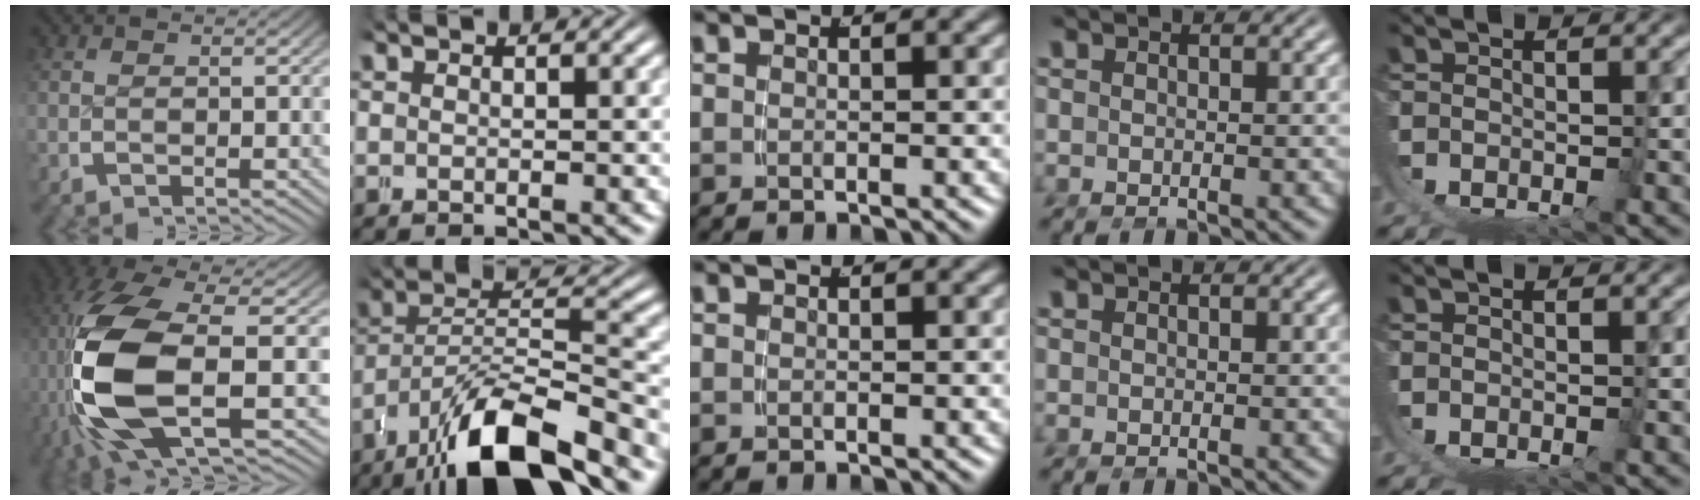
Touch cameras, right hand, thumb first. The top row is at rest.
{"thumb": {"total": 16.5, "force": [-0.8, 8.1, 14.4], "torque": [-0.344, -0.042, 0.014]}, "index": {"total": 9.1, "force": [-4.1, 4.2, 6.9], "torque": [-0.122, -0.021, -0.049]}}